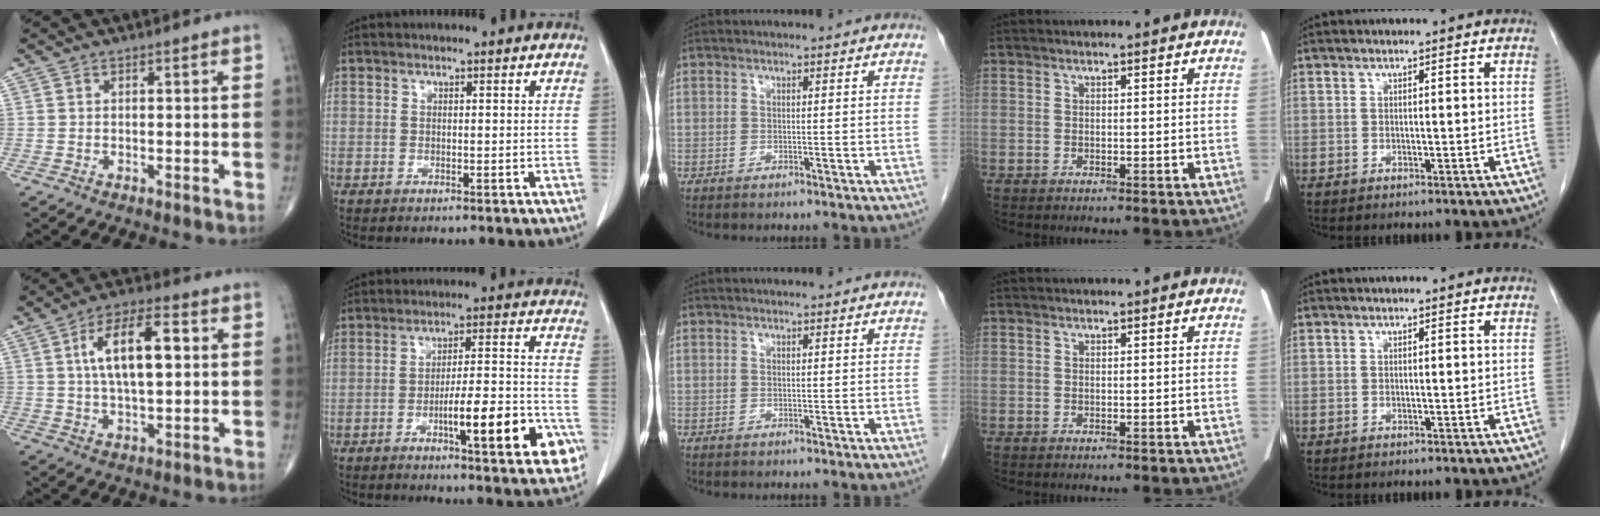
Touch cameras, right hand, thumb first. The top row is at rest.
{"thumb": {"total": 12.6, "force": [2.4, 5.3, 11.2], "torque": [-0.186, 0.011, 0.039]}, "index": {"total": 14.6, "force": [-5.8, 2.1, 13.3], "torque": [-0.181, 0.009, -0.080]}}